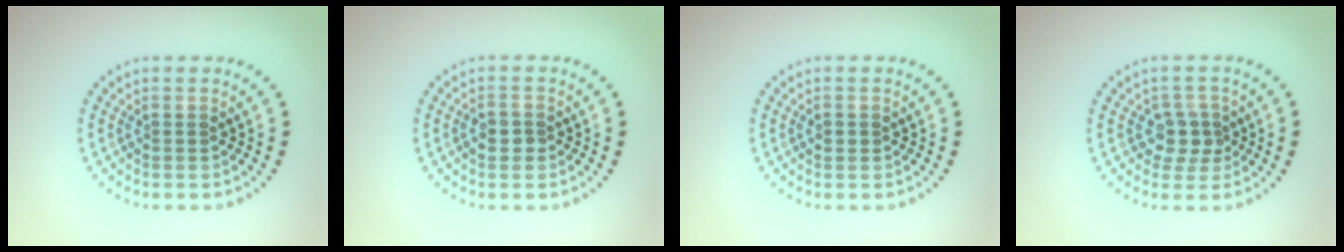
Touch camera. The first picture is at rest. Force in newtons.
{"total": 1.2, "press": 1.2, "slide": 0.2}
{"total": 0.9, "press": 0.9, "slide": 0.0}
{"total": 2.4, "press": 2.2, "slide": 1.0}